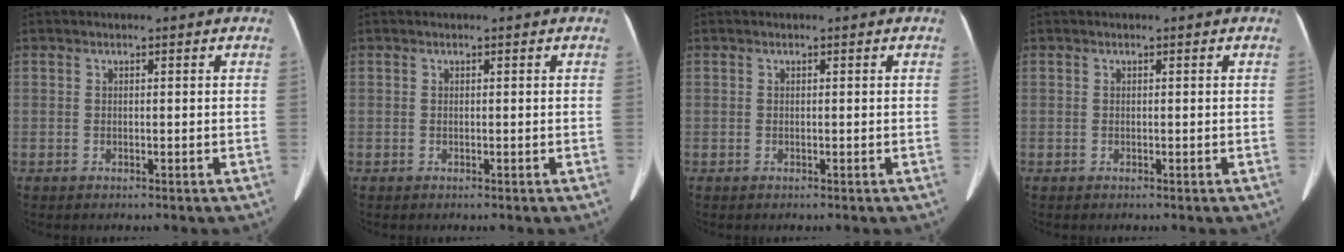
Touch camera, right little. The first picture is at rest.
{"total": 0.0}
{"total": 0.0}
{"total": 0.0}